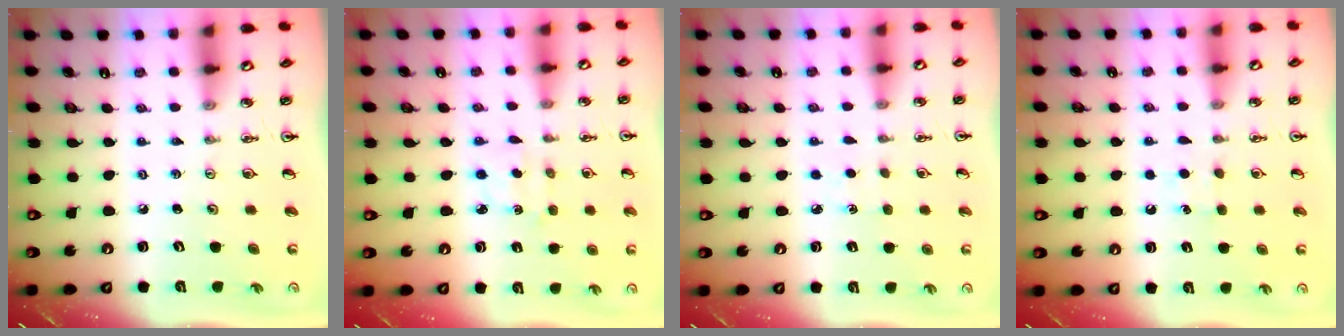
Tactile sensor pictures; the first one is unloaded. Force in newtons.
{"total": 3.0, "press": 3.0, "slide": 0.4}
{"total": 2.4, "press": 2.4, "slide": 0.3}
{"total": 4.8, "press": 4.7, "slide": 0.6}